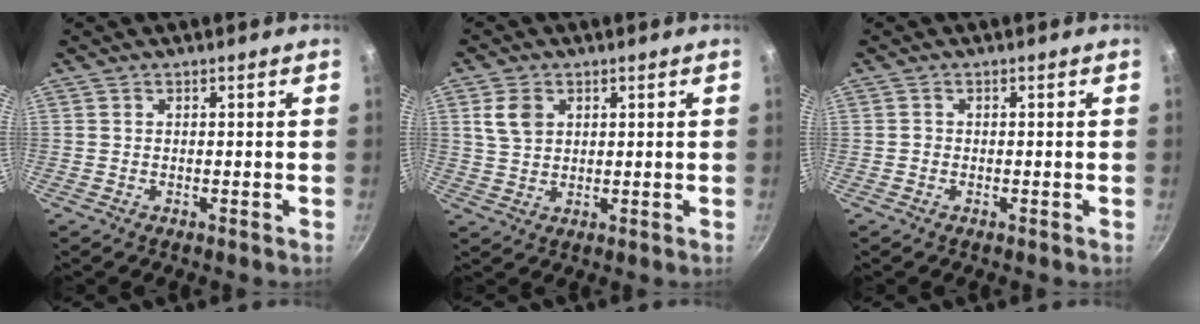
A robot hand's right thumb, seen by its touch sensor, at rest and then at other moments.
{"total": 5.3, "force": [1.8, 3.8, 3.1], "torque": [-0.046, -0.002, 0.037]}
{"total": 0.6, "force": [-0.2, 0.5, 0.1], "torque": [0.000, 0.002, -0.007]}